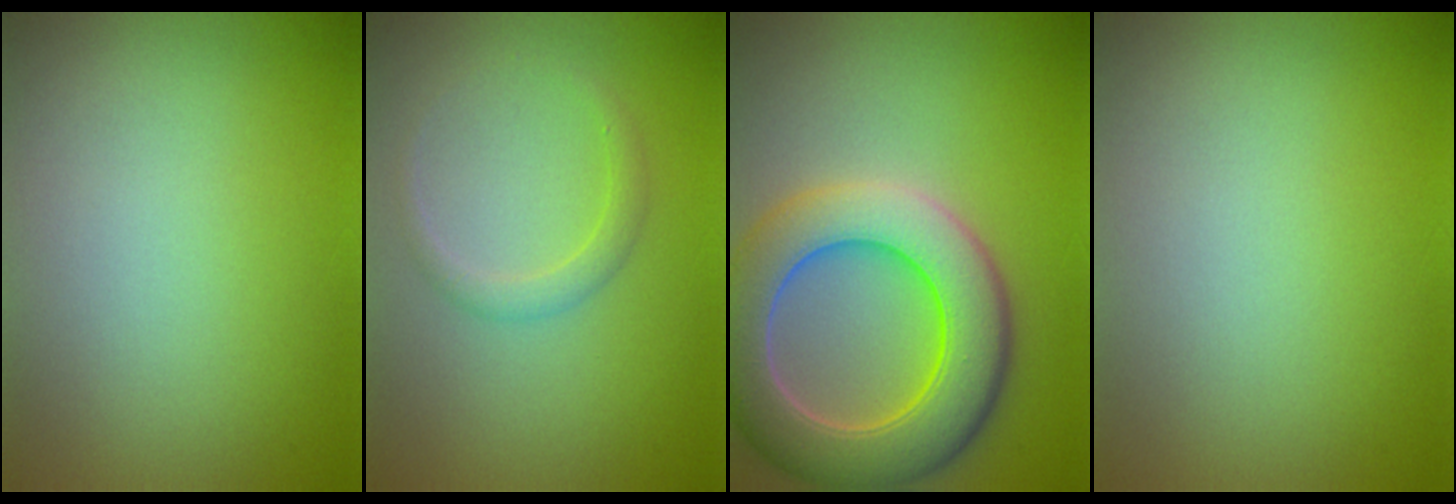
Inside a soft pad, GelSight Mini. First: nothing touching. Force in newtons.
{"total": 1.6, "press": 1.6, "slide": 0.1}
{"total": 9.3, "press": 9.3, "slide": 0.5}
{"total": 0.0}